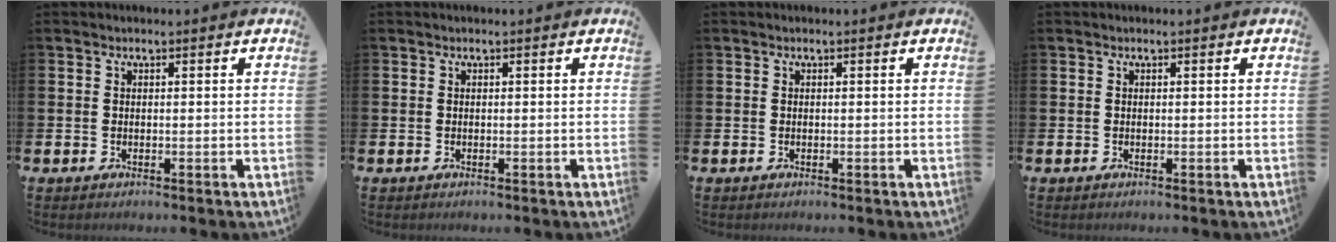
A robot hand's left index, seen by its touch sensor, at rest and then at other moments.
{"total": 0.0}
{"total": 0.0}
{"total": 0.0}